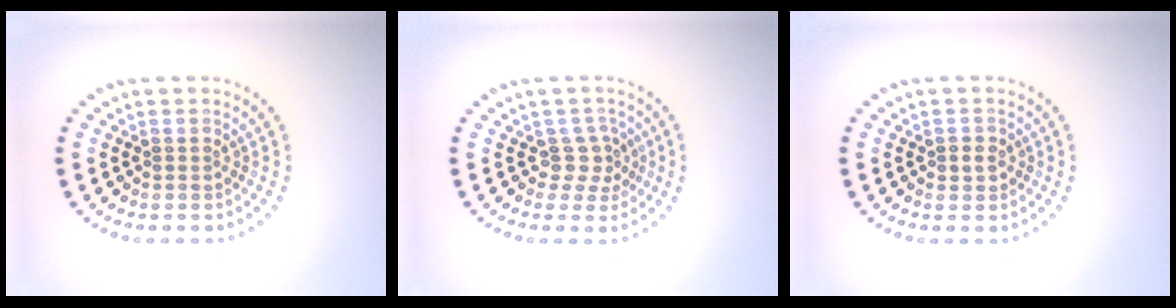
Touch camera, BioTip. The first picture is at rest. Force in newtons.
{"total": 2.1, "press": 1.5, "slide": 1.4}
{"total": 1.2, "press": 1.2, "slide": 0.3}